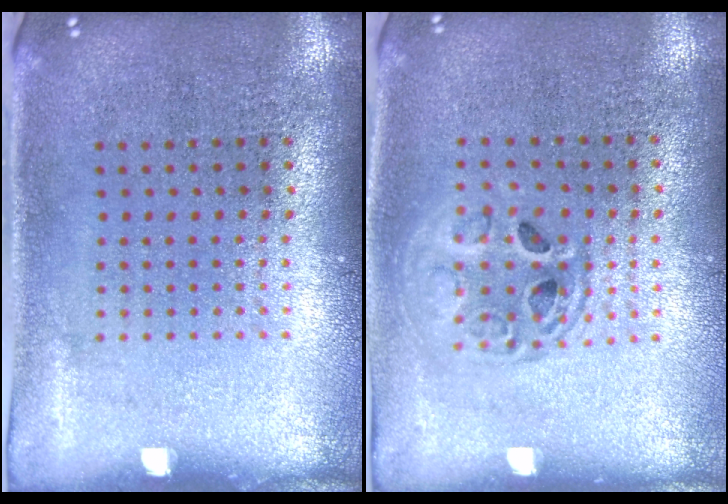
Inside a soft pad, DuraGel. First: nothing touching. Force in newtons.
{"total": 1.5, "press": 1.3, "slide": 0.7}